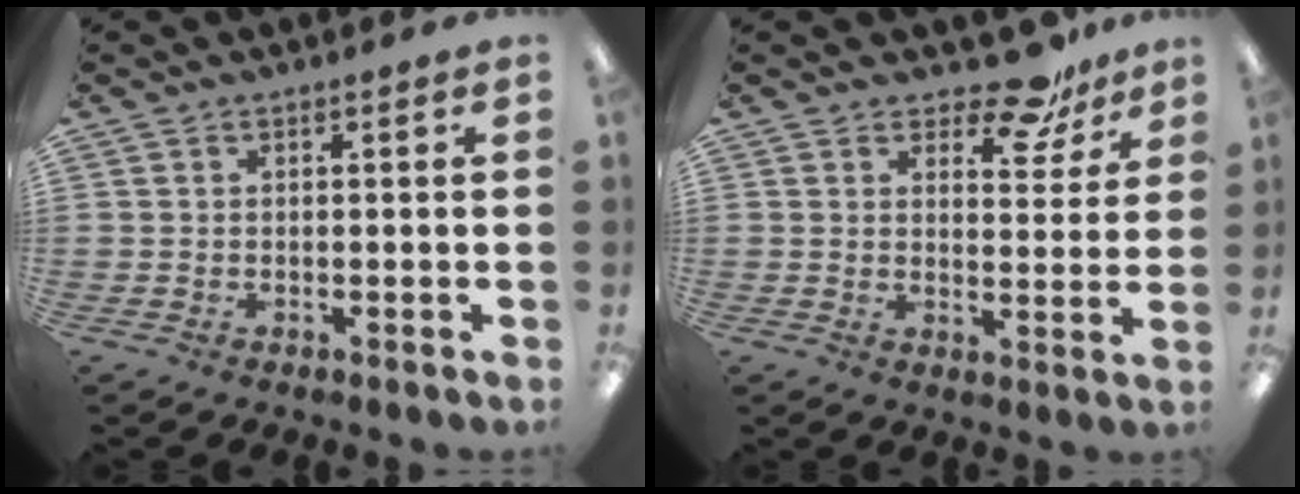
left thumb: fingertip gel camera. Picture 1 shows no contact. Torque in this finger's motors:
{"motor_torque": [0.05, 0.14, 0.02, -0.27, 0.03]}